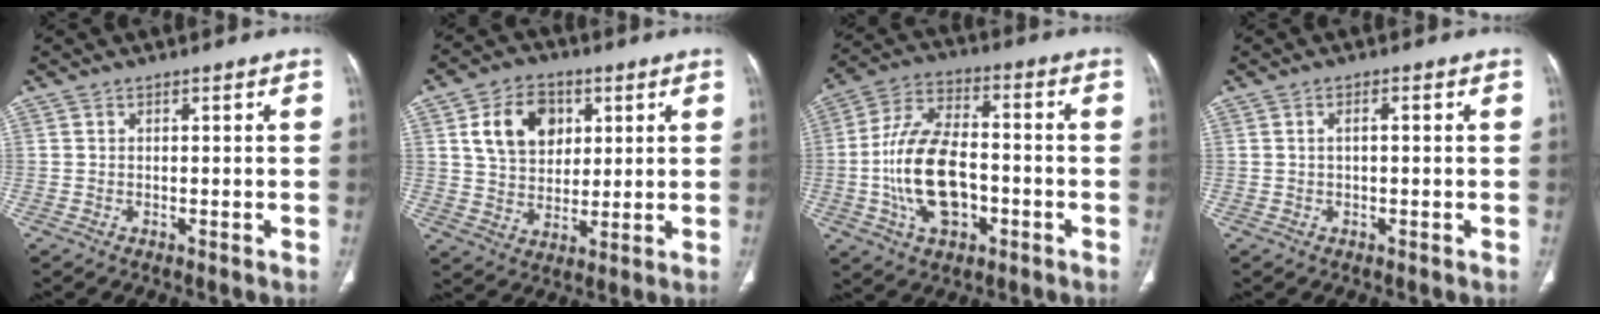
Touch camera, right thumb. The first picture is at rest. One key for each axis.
{"total": 12.1, "fx": 4.1, "fy": 9.1, "fz": 6.9, "tx": -0.081, "ty": -0.007, "tz": 0.074}
{"total": 16.4, "fx": -3.3, "fy": 9.4, "fz": 13.0, "tx": -0.242, "ty": 0.029, "tz": -0.055}
{"total": 5.9, "fx": 0.6, "fy": 1.4, "fz": 5.7, "tx": -0.131, "ty": 0.016, "tz": 0.014}